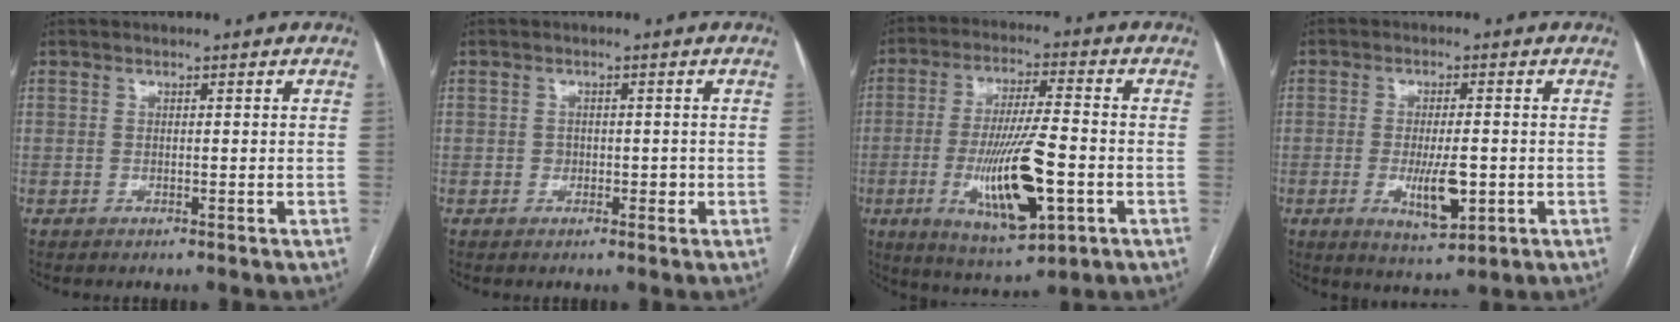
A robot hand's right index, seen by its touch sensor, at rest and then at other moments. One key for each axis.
{"total": 1.6, "fx": -0.4, "fy": 1.3, "fz": 0.8, "tx": -0.010, "ty": 0.003, "tz": -0.004}
{"total": 14.5, "fx": -3.8, "fy": 2.8, "fz": 13.7, "tx": -0.255, "ty": -0.015, "tz": -0.058}
{"total": 6.9, "fx": -1.6, "fy": 1.9, "fz": 6.4, "tx": -0.115, "ty": -0.012, "tz": -0.021}